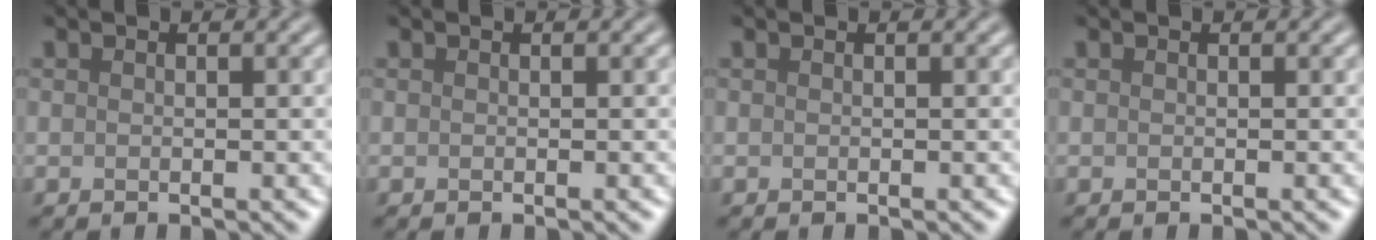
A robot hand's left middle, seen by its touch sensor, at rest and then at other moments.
{"total": 0.0}
{"total": 0.0}
{"total": 0.0}